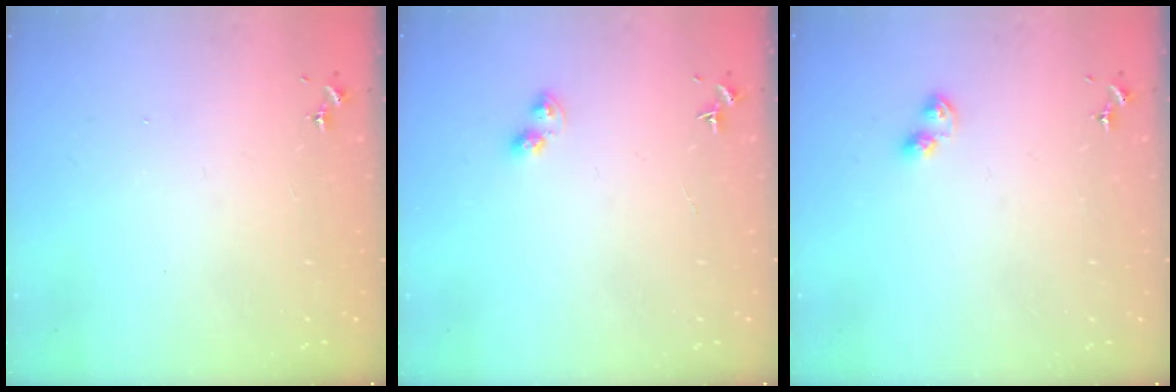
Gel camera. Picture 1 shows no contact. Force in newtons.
{"total": 3.5, "press": 3.4, "slide": 0.4}
{"total": 3.8, "press": 3.7, "slide": 0.4}